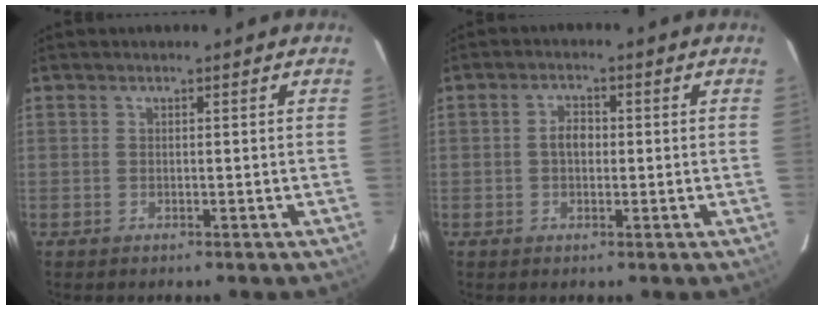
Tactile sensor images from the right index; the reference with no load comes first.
{"total": 2.9, "force": [-0.1, 2.0, 2.1], "torque": [-0.038, 0.009, -0.002]}